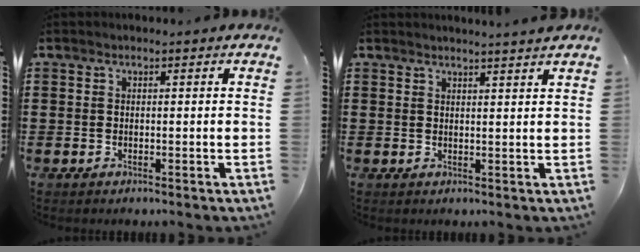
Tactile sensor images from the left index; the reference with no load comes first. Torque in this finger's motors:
{"motor_torque": [0.76, -0.89, 0.07, 0.07]}